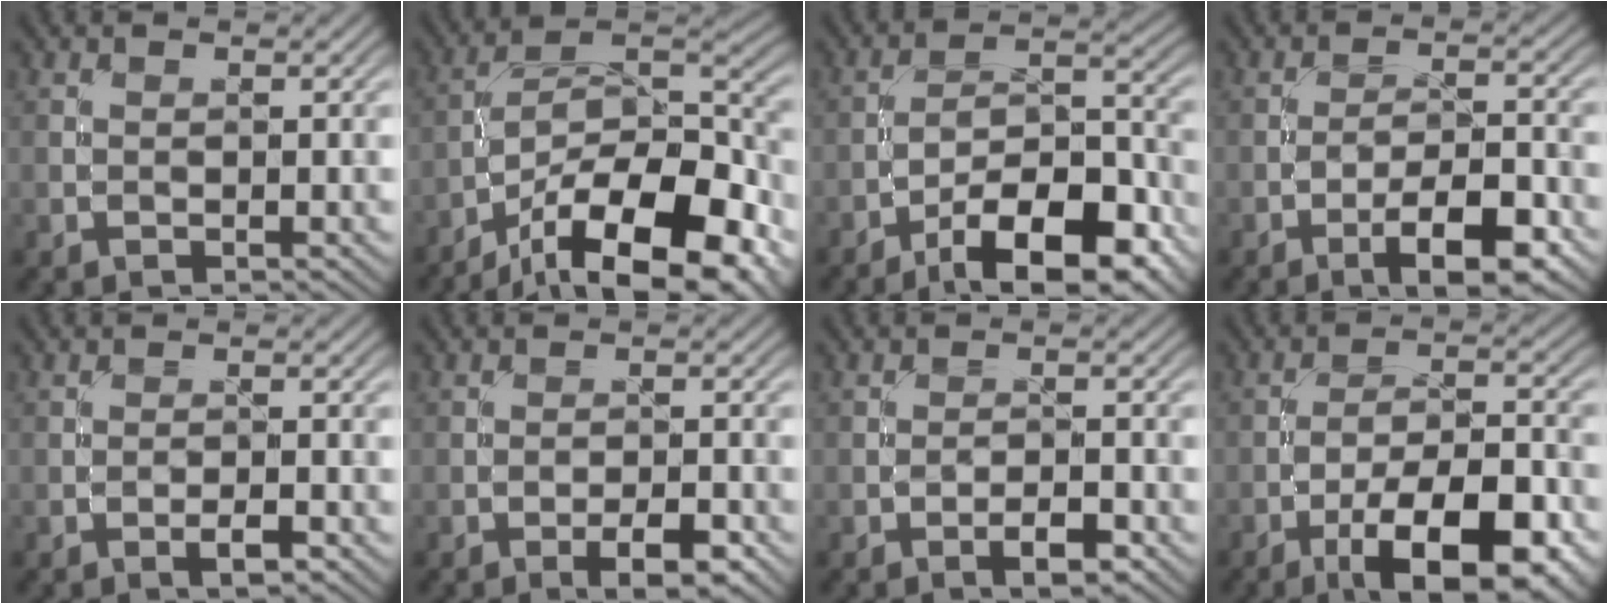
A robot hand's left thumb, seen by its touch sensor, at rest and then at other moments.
{"total": 18.5, "force": [-11.9, 6.9, 12.3], "torque": [-0.187, -0.024, -0.188]}
{"total": 14.5, "force": [-9.5, 5.1, 9.7], "torque": [-0.151, -0.003, -0.156]}
{"total": 8.2, "force": [-4.7, 2.4, 6.3], "torque": [-0.098, 0.006, -0.074]}
{"total": 2.0, "force": [-1.1, 0.5, 1.6], "torque": [-0.031, 0.003, -0.023]}
{"total": 4.2, "force": [-2.5, 1.2, 3.2], "torque": [-0.050, 0.007, -0.035]}
{"total": 3.2, "force": [-1.9, 0.9, 2.4], "torque": [-0.040, 0.005, -0.034]}
{"total": 13.1, "force": [-7.1, 4.4, 10.1], "torque": [-0.164, 0.002, -0.117]}